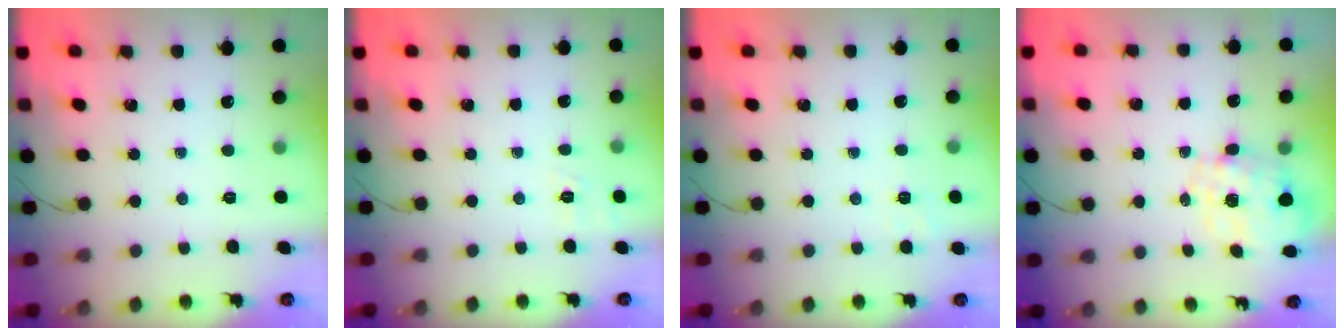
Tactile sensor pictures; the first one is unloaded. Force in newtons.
{"total": 1.8, "press": 0.4, "slide": 1.7}
{"total": 2.9, "press": 2.6, "slide": 1.4}
{"total": 2.1, "press": 1.8, "slide": 1.0}